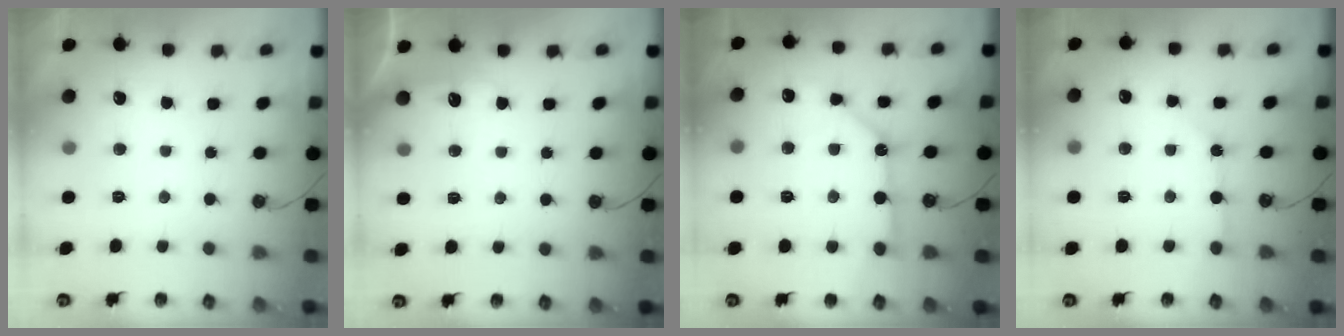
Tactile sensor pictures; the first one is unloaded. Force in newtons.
{"total": 4.0, "press": 4.0, "slide": 0.5}
{"total": 10.8, "press": 10.7, "slide": 1.4}
{"total": 3.6, "press": 3.6, "slide": 0.5}